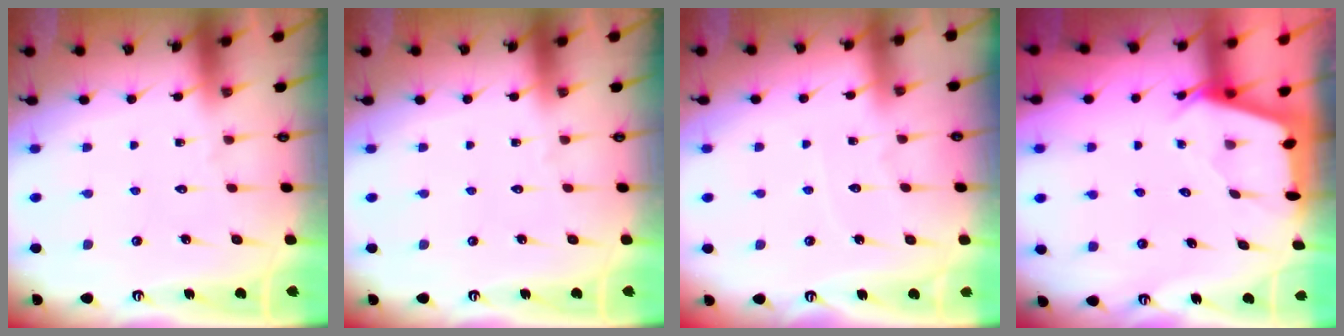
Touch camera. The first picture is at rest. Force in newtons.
{"total": 0.0}
{"total": 2.6, "press": 2.6, "slide": 0.4}
{"total": 2.5, "press": 2.5, "slide": 0.2}